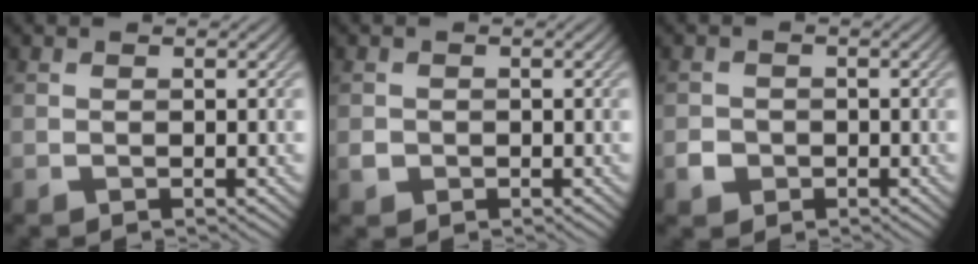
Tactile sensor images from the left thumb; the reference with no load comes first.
{"total": 1.3, "force": [-0.4, 1.2, 0.3], "torque": [-0.005, -0.005, -0.010]}
{"total": 2.0, "force": [-0.8, 1.7, 0.5], "torque": [-0.006, -0.004, -0.017]}